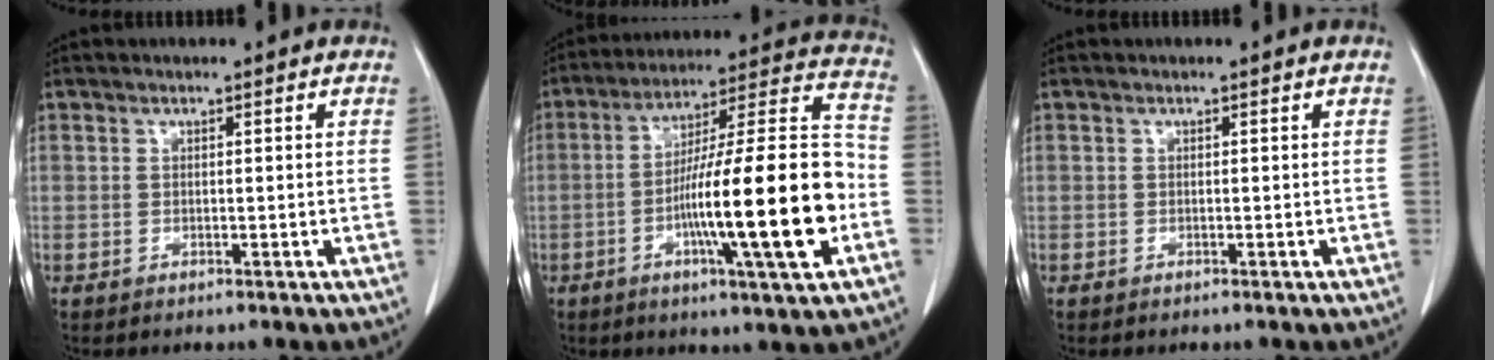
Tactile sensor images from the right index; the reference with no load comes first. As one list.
[{"total": 21.3, "force": [-5.5, 1.1, 20.5], "torque": [-0.312, 0.004, -0.086]}, {"total": 0.0}]